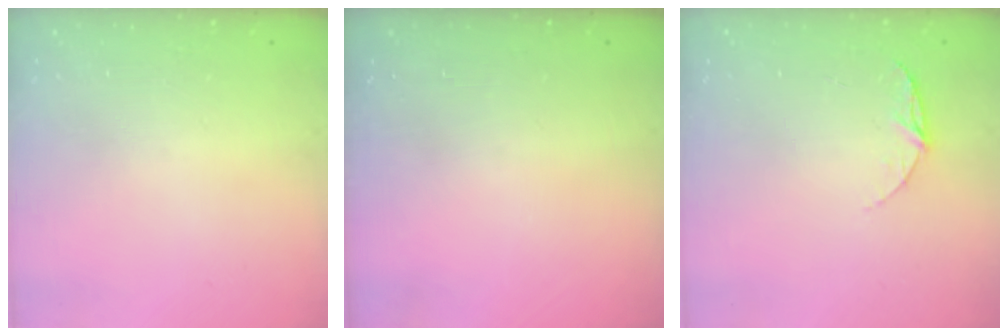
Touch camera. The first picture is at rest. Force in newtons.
{"total": 0.0}
{"total": 5.6, "press": 5.6, "slide": 0.5}